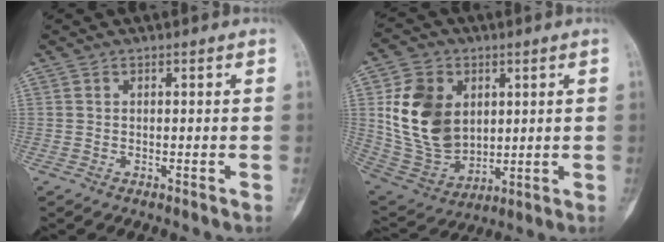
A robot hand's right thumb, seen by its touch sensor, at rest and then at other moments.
{"total": 17.0, "force": [3.4, 12.6, 11.0], "torque": [-0.173, -0.017, 0.083]}